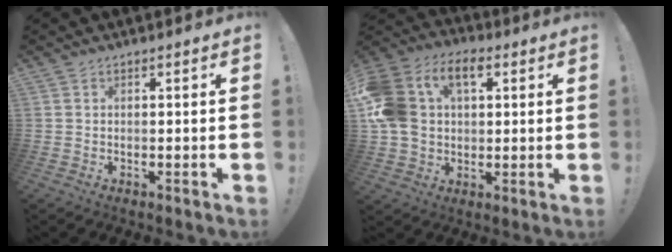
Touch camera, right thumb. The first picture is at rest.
{"total": 16.9, "force": [5.0, 12.0, 10.9], "torque": [-0.221, -0.003, 0.092]}